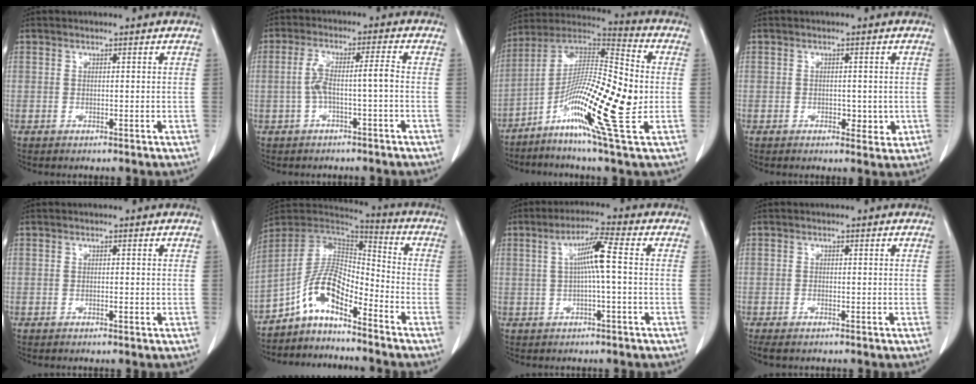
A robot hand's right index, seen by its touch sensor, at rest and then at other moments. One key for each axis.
{"total": 4.9, "fx": -1.2, "fy": 0.2, "fz": 4.8, "tx": -0.099, "ty": 0.023, "tz": -0.020}
{"total": 19.2, "fx": -4.6, "fy": 1.4, "fz": 18.5, "tx": -0.343, "ty": -0.009, "tz": -0.090}
{"total": 3.0, "fx": -0.7, "fy": 1.9, "fz": 2.3, "tx": -0.025, "ty": 0.002, "tz": -0.002}
{"total": 0.6, "fx": -0.3, "fy": 0.1, "fz": 0.6, "tx": -0.011, "ty": 0.001, "tz": -0.002}
{"total": 10.0, "fx": -6.6, "fy": 2.9, "fz": 6.9, "tx": -0.141, "ty": 0.026, "tz": -0.124}
{"total": 5.7, "fx": 0.3, "fy": -0.2, "fz": 5.7, "tx": -0.105, "ty": 0.014, "tz": 0.008}
{"total": 2.6, "fx": -2.1, "fy": 0.8, "fz": 1.4, "tx": -0.025, "ty": -0.007, "tz": -0.029}